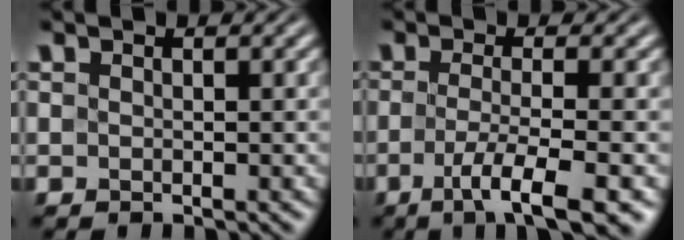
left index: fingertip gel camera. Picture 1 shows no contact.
{"total": 5.5, "force": [-2.3, 1.1, 4.9], "torque": [-0.080, -0.008, -0.045]}